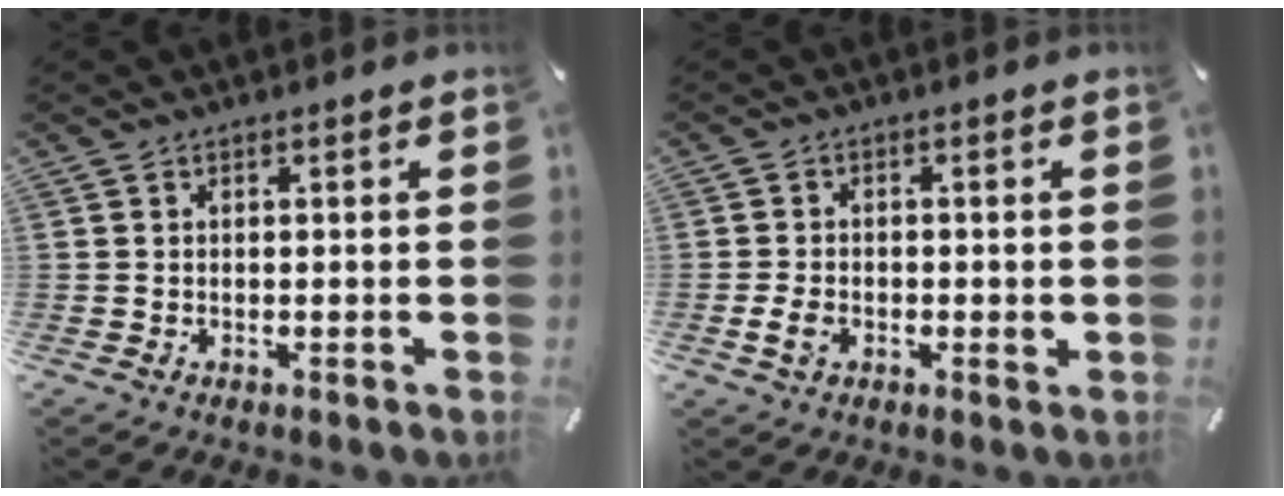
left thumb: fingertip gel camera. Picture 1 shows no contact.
{"total": 3.9, "force": [-0.9, 2.6, 2.7], "torque": [-0.051, -0.003, -0.018]}